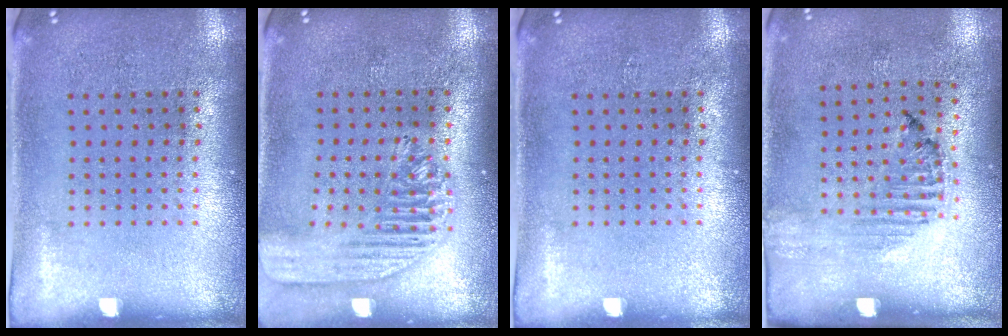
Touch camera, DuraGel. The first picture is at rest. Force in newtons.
{"total": 1.8, "press": 1.7, "slide": 0.7}
{"total": 0.0}
{"total": 1.3, "press": 1.2, "slide": 0.4}